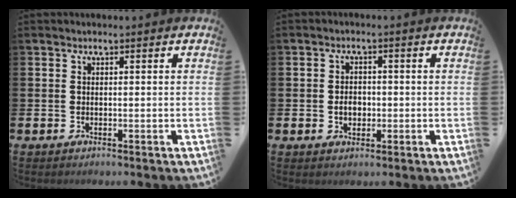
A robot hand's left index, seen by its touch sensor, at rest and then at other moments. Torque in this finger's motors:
{"motor_torque": [0.30, 0.08, 0.05, 0.04]}